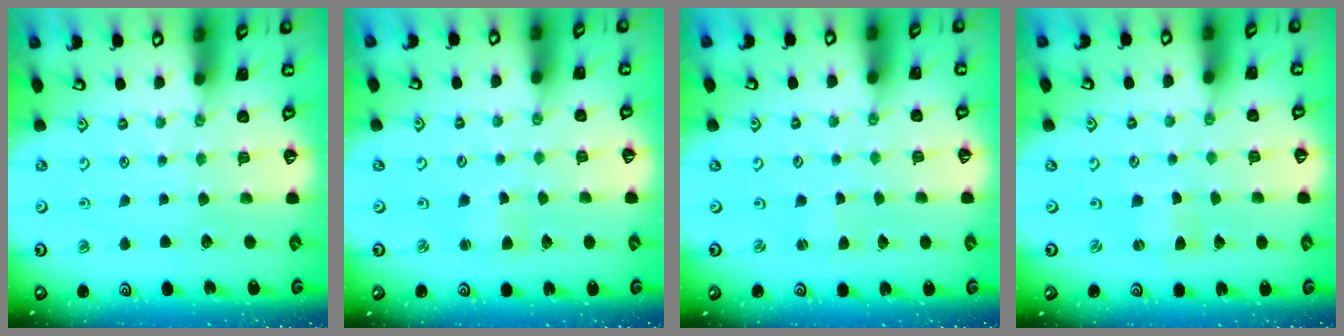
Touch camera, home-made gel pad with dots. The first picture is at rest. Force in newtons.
{"total": 2.9, "press": 2.9, "slide": 0.3}
{"total": 1.0, "press": 1.0, "slide": 0.2}
{"total": 0.0}